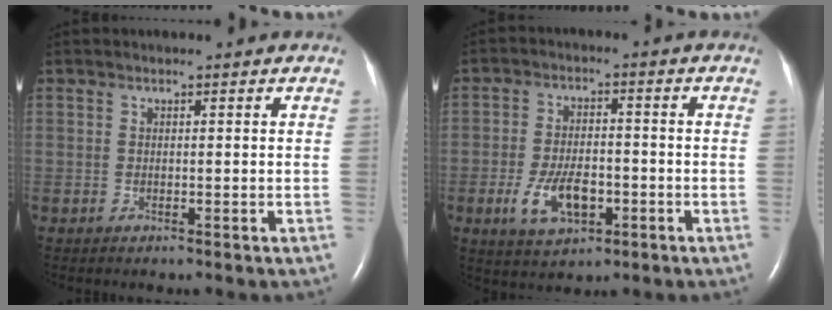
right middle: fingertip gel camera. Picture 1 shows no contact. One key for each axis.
{"total": 7.5, "fx": -2.6, "fy": 3.6, "fz": 6.1, "tx": -0.119, "ty": -0.001, "tz": -0.042}